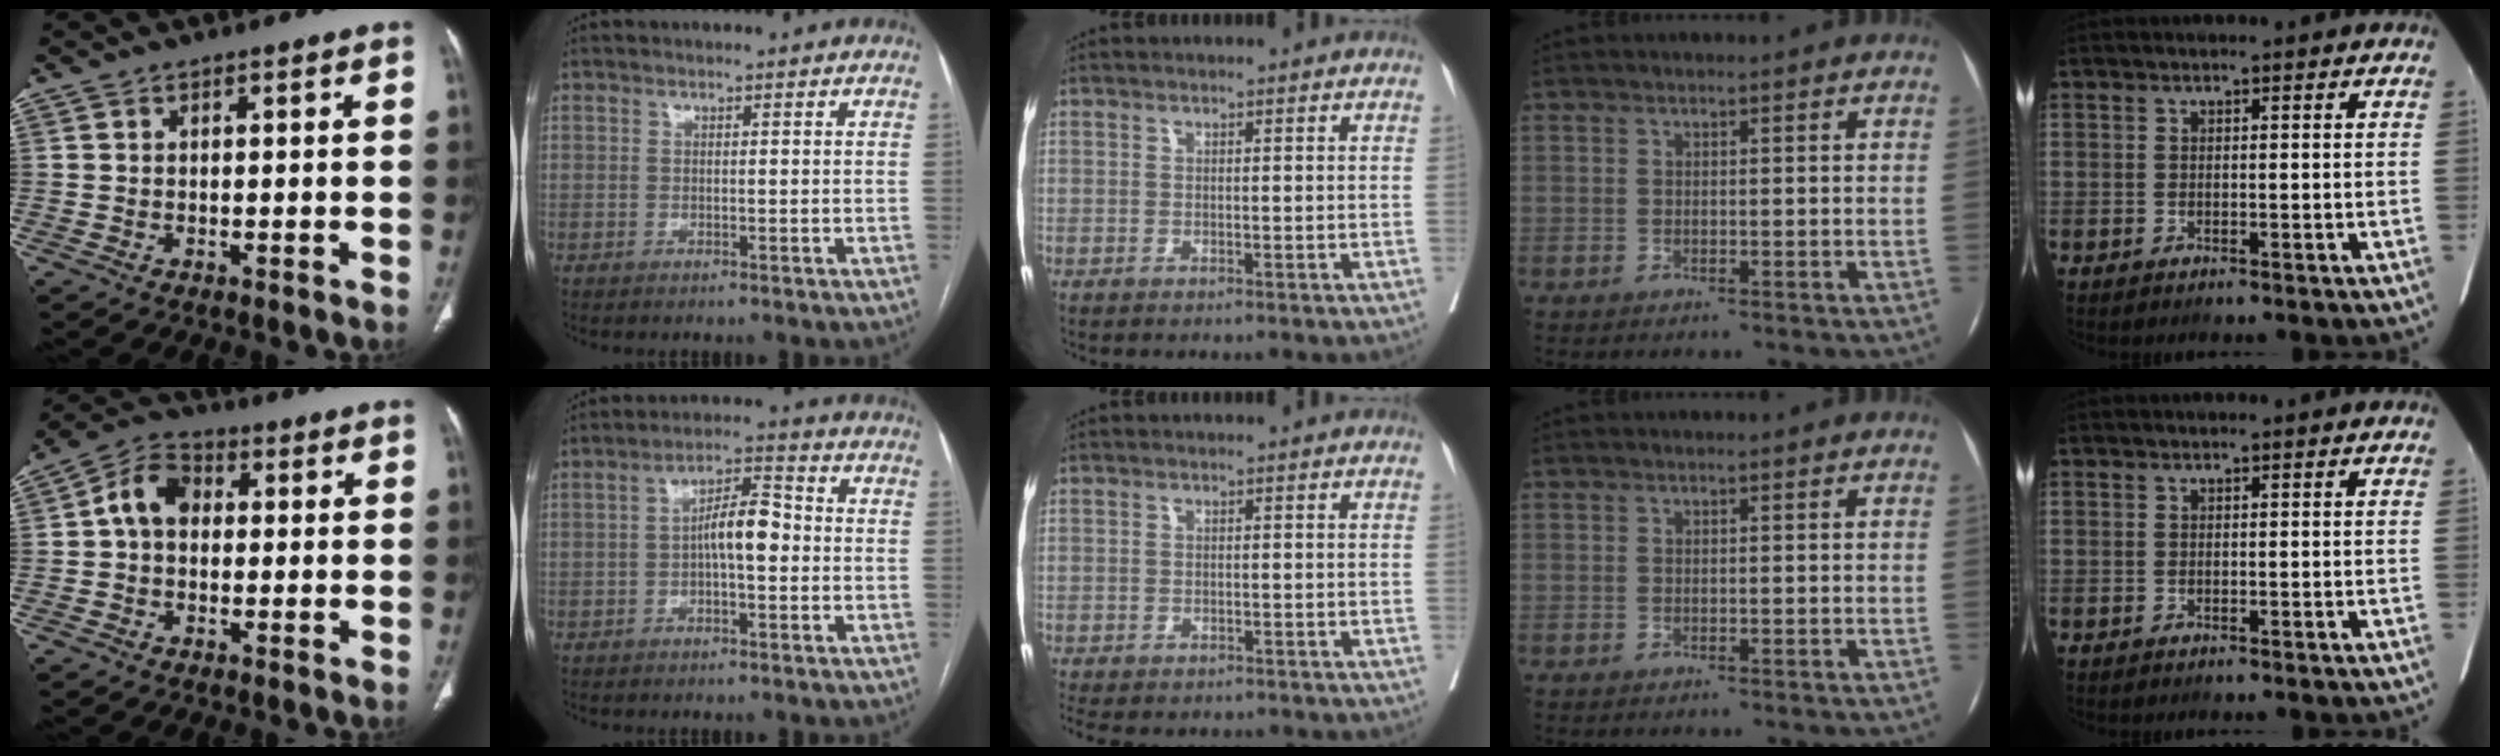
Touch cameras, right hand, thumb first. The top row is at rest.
{"thumb": {"total": 7.3, "force": [0.5, 5.4, 4.8], "torque": [-0.074, 0.022, -0.003]}, "index": {"total": 6.7, "force": [-0.6, 2.0, 6.4], "torque": [-0.109, 0.023, -0.013]}, "middle": {"total": 7.9, "force": [-6.8, 2.8, 2.7], "torque": [-0.048, -0.004, -0.088]}}